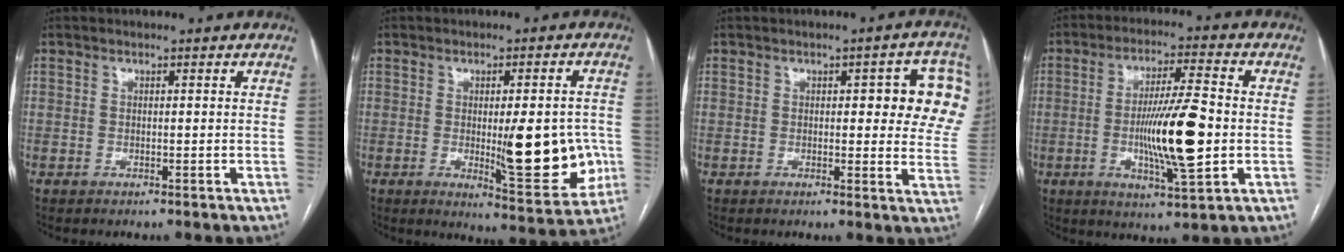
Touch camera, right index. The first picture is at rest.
{"total": 12.8, "force": [-1.8, 3.2, 12.2], "torque": [-0.150, -0.013, -0.014]}
{"total": 11.2, "force": [3.5, 3.7, 9.9], "torque": [-0.091, 0.007, 0.031]}
{"total": 13.0, "force": [-1.7, 1.3, 12.8], "torque": [-0.226, -0.007, -0.029]}